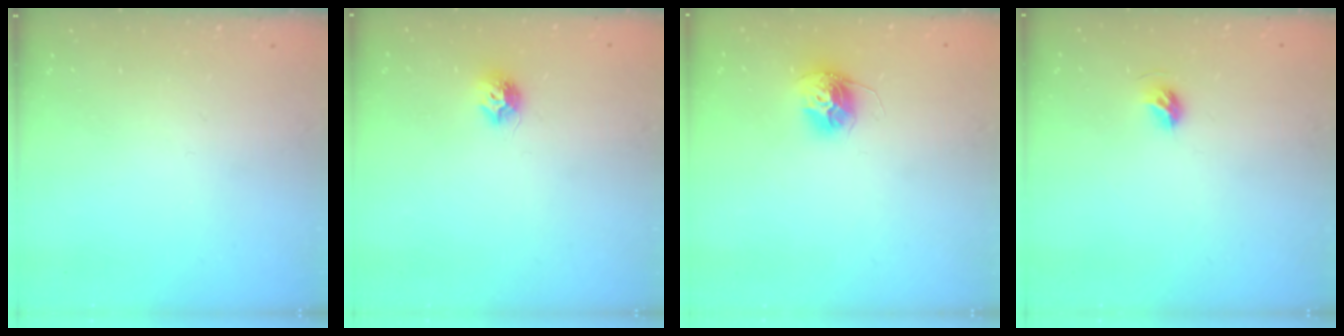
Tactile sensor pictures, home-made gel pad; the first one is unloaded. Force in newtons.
{"total": 7.5, "press": 7.5, "slide": 0.7}
{"total": 11.9, "press": 11.9, "slide": 1.0}
{"total": 5.3, "press": 5.2, "slide": 0.9}